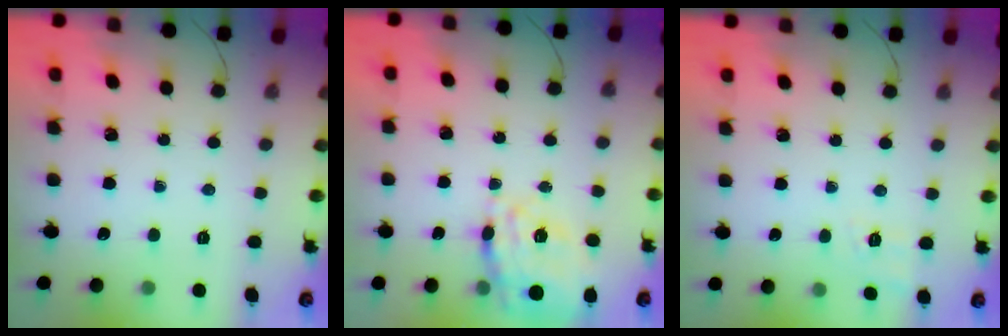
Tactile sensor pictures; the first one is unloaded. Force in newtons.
{"total": 18.8, "press": 18.5, "slide": 3.8}
{"total": 6.9, "press": 6.5, "slide": 2.1}